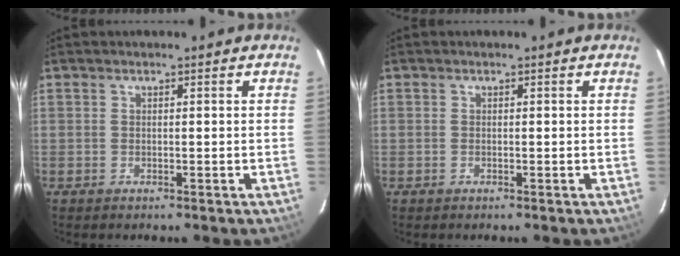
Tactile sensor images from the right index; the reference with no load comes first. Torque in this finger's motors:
{"motor_torque": [0.03, 0.03, 0.01, -0.01]}